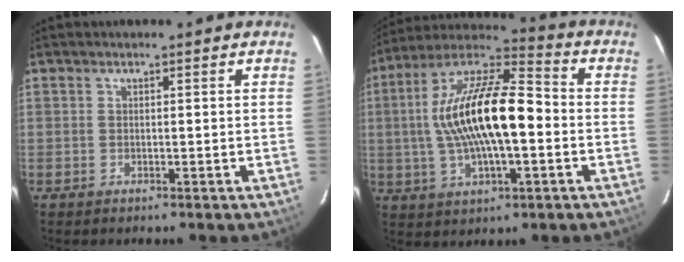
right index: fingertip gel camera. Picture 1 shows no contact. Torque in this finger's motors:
{"motor_torque": [1.82, 0.32, 1.05, 0.21]}